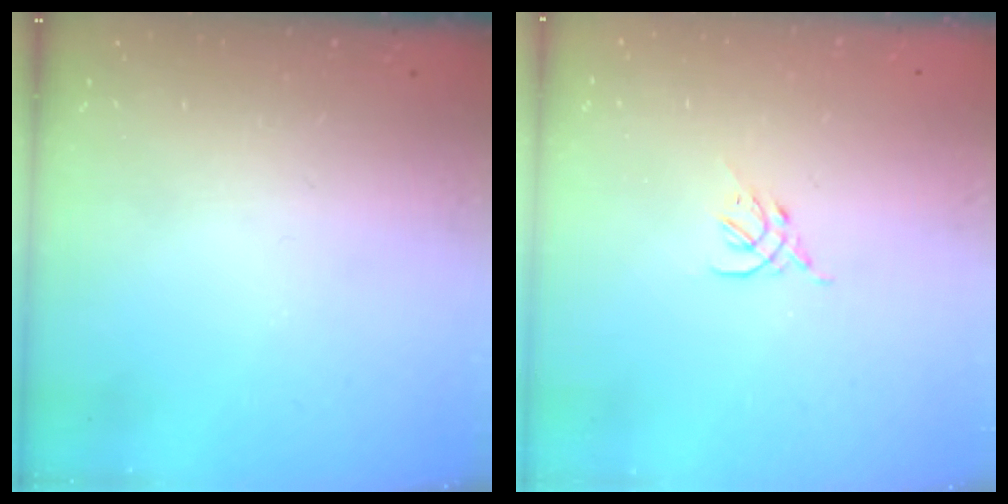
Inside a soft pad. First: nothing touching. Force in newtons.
{"total": 2.3, "press": 2.2, "slide": 0.5}